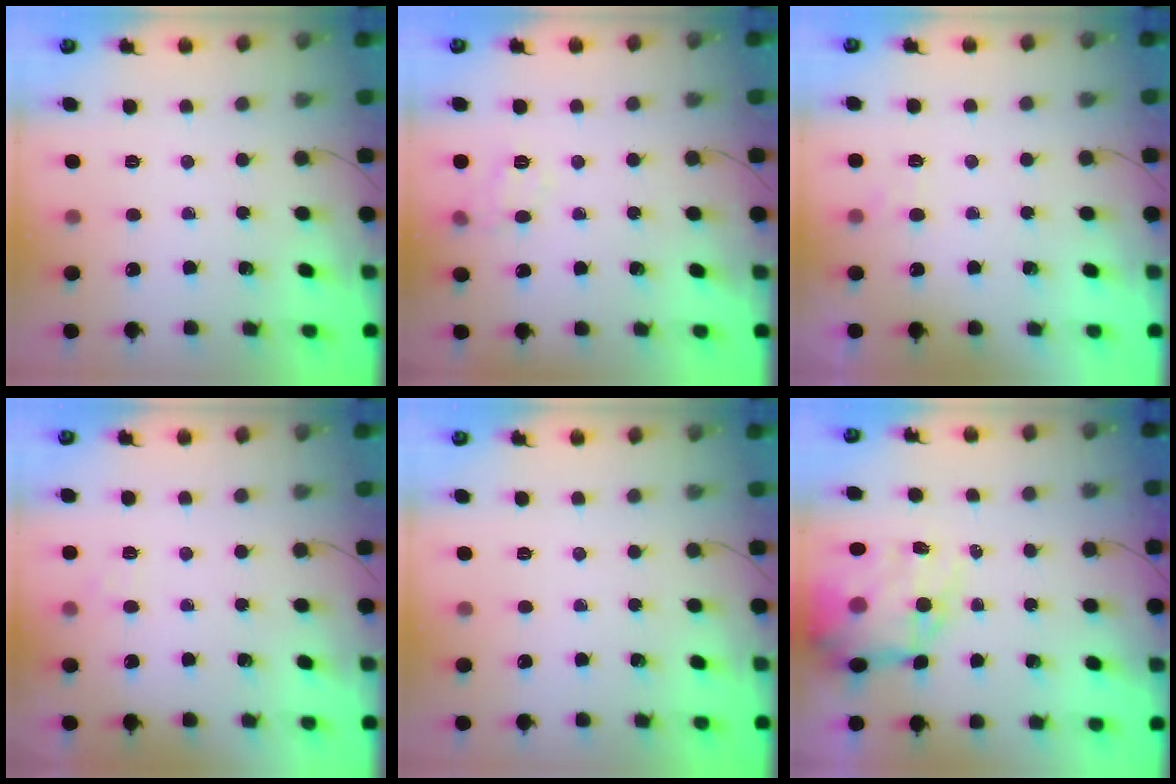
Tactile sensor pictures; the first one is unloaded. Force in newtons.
{"total": 7.9, "press": 7.7, "slide": 1.4}
{"total": 4.2, "press": 4.1, "slide": 1.1}
{"total": 3.7, "press": 3.5, "slide": 1.1}
{"total": 0.0}
{"total": 16.3, "press": 15.8, "slide": 4.2}